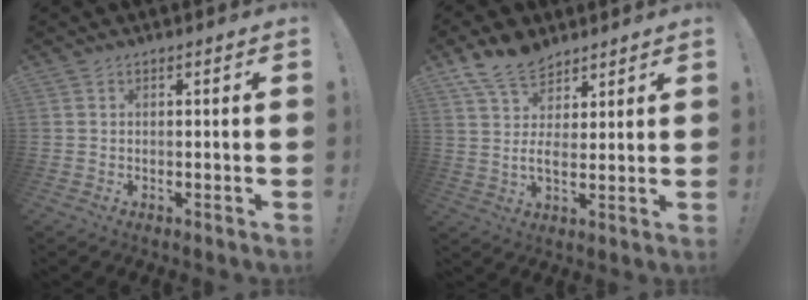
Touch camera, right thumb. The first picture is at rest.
{"total": 9.7, "force": [5.9, 5.2, 5.7], "torque": [-0.108, -0.024, 0.116]}